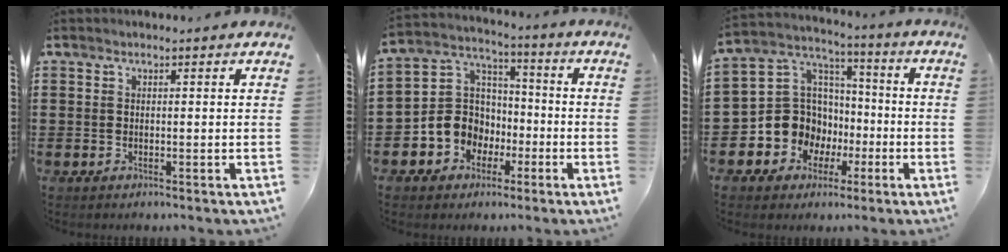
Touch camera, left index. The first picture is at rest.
{"total": 8.2, "force": [-2.6, 7.6, 1.4], "torque": [-0.073, 0.005, -0.051]}
{"total": 10.6, "force": [-3.3, 9.7, 2.7], "torque": [-0.103, 0.003, -0.056]}